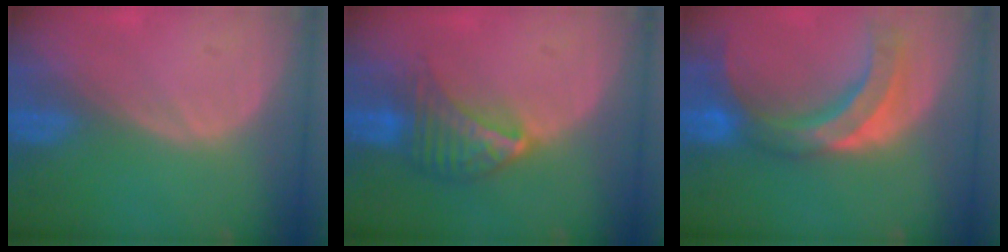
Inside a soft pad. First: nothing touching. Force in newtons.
{"total": 7.1, "press": 6.3, "slide": 3.1}
{"total": 10.6, "press": 9.3, "slide": 5.1}